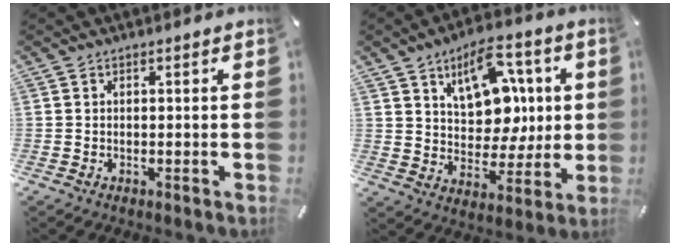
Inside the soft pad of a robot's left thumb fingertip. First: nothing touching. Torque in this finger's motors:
{"motor_torque": [1.24, 1.27, 0.27, -0.01, 0.13]}